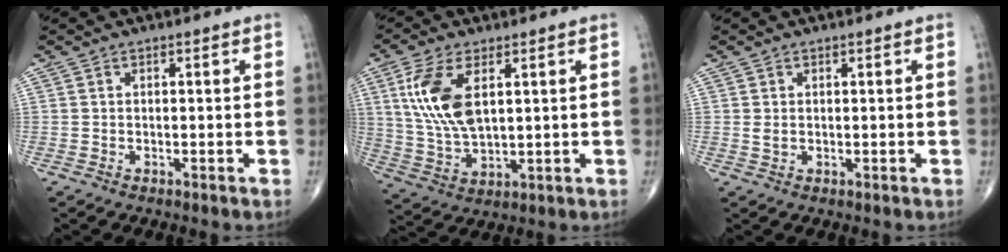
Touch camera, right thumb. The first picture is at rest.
{"total": 12.0, "force": [3.7, 5.9, 9.7], "torque": [-0.203, -0.012, 0.079]}
{"total": 1.1, "force": [0.3, 0.7, 0.7], "torque": [-0.013, -0.003, 0.010]}